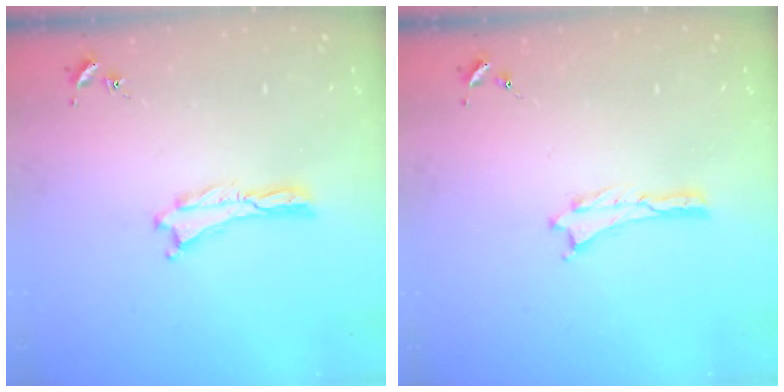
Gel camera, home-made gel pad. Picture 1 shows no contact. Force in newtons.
{"total": 0.0}